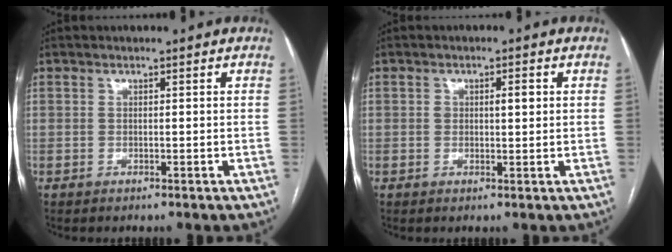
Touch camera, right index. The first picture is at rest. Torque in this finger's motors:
{"motor_torque": [0.01, 0.01, 0.02, 0.03]}